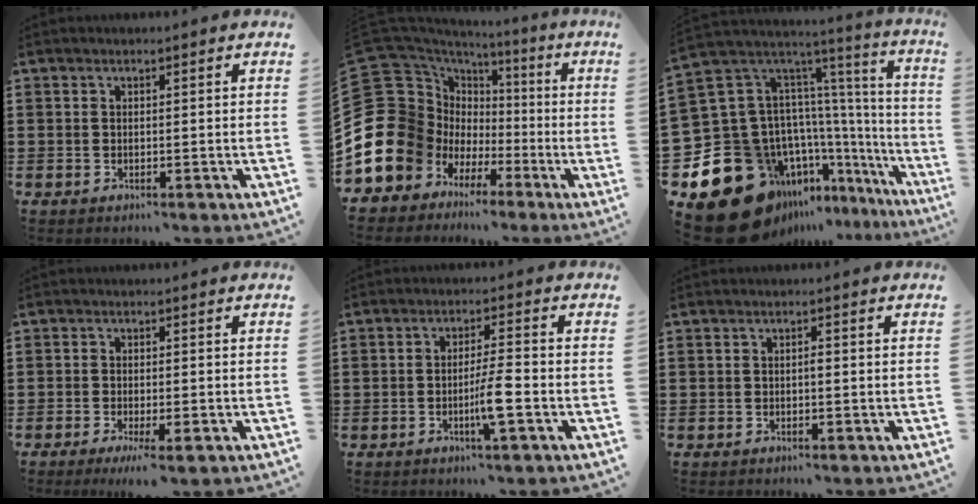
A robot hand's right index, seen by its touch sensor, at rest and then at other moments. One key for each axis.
{"total": 20.8, "fx": -4.7, "fy": 18.0, "fz": 9.4, "tx": -0.242, "ty": -0.017, "tz": -0.041}
{"total": 25.8, "fx": -11.8, "fy": 17.2, "fz": 15.2, "tx": -0.328, "ty": -0.022, "tz": -0.143}
{"total": 2.3, "fx": -1.6, "fy": 0.0, "fz": 1.6, "tx": -0.027, "ty": -0.002, "tz": -0.028}
{"total": 5.4, "fx": -1.8, "fy": 0.2, "fz": 5.1, "tx": -0.092, "ty": -0.008, "tz": -0.034}
{"total": 0.6, "fx": -0.2, "fy": 0.1, "fz": 0.6, "tx": -0.013, "ty": -0.004, "tz": -0.003}